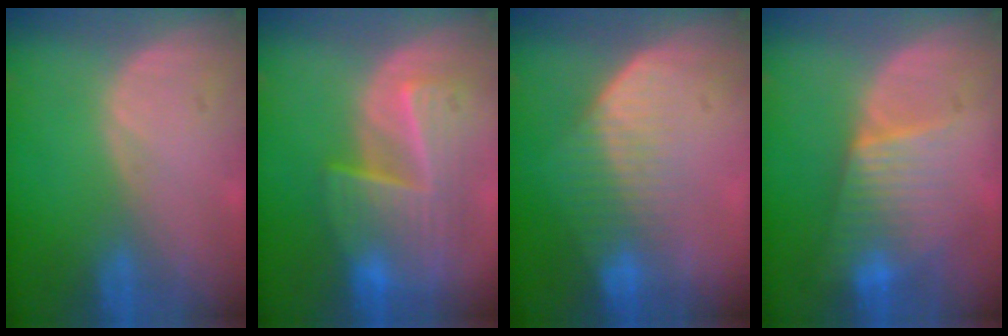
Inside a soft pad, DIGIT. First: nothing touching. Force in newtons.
{"total": 8.7, "press": 8.1, "slide": 3.1}
{"total": 7.2, "press": 6.1, "slide": 3.8}
{"total": 6.3, "press": 6.3, "slide": 1.0}